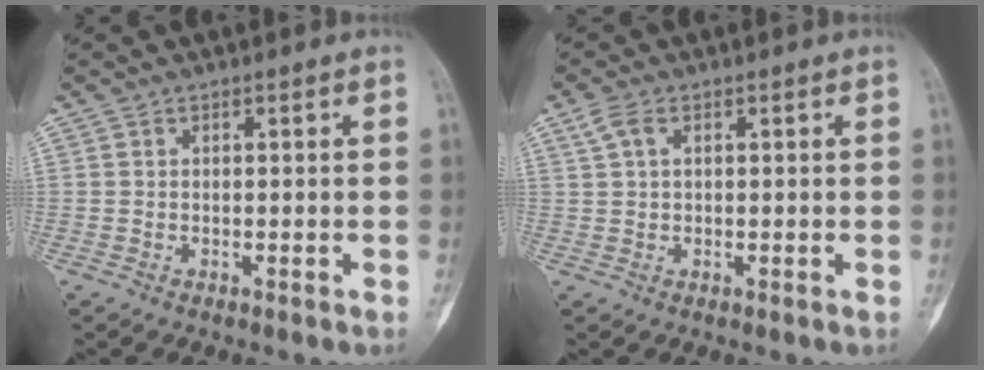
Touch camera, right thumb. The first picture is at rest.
{"total": 3.1, "force": [1.3, 1.6, 2.3], "torque": [-0.055, 0.012, 0.031]}